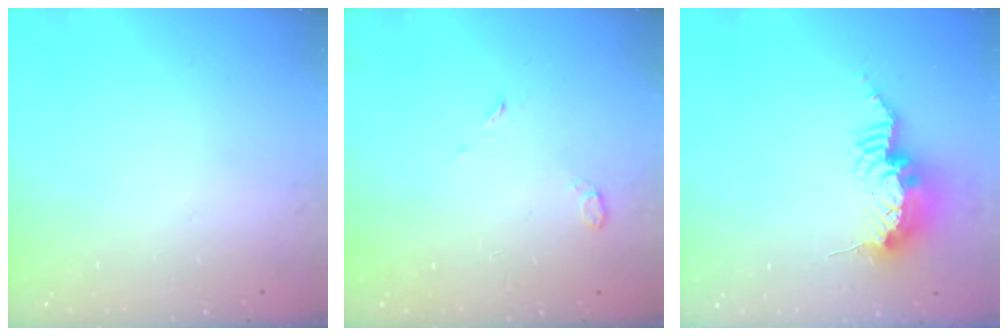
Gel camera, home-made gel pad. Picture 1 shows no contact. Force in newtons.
{"total": 3.0, "press": 2.9, "slide": 0.6}
{"total": 12.4, "press": 12.3, "slide": 1.2}